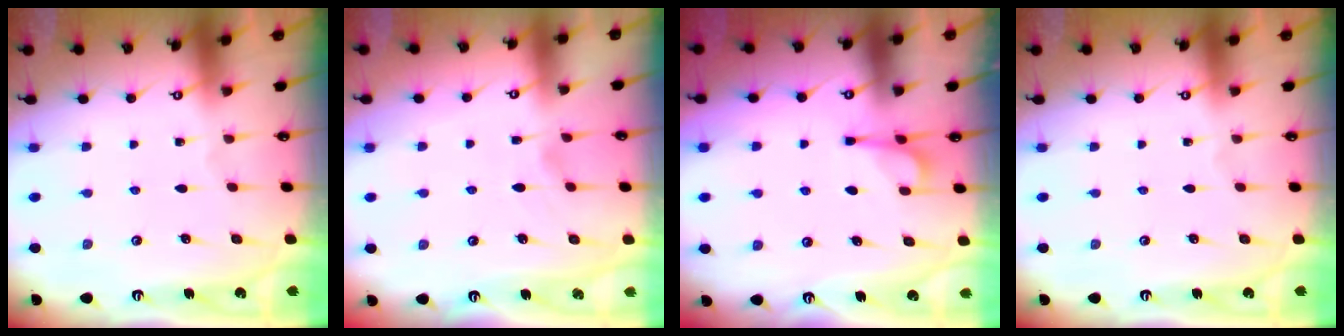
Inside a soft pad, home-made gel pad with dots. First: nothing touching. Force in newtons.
{"total": 1.1, "press": 0.6, "slide": 1.0}
{"total": 6.0, "press": 6.0, "slide": 0.7}
{"total": 0.0}